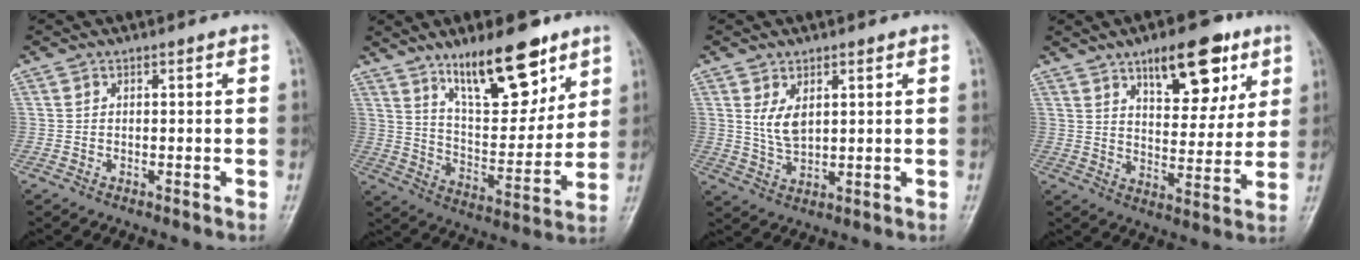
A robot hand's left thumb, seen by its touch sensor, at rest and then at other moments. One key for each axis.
{"total": 17.2, "fx": 11.2, "fy": 6.3, "fz": 11.4, "tx": -0.137, "ty": -0.070, "tz": 0.195}
{"total": 4.9, "fx": 1.8, "fy": 2.7, "fz": 3.6, "tx": -0.059, "ty": -0.015, "tz": 0.041}
{"total": 14.5, "fx": 7.9, "fy": 6.4, "fz": 10.2, "tx": -0.107, "ty": -0.035, "tz": 0.120}